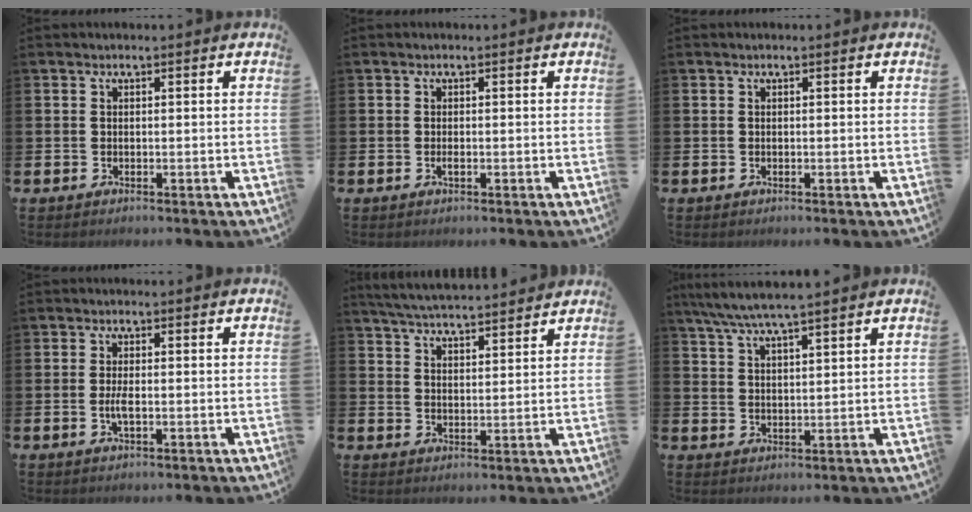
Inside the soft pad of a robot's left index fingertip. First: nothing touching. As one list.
[{"total": 0.6, "force": [-0.2, 0.2, 0.6], "torque": [-0.014, -0.001, -0.002]}, {"total": 0.0}, {"total": 2.0, "force": [-0.3, 0.6, 1.9], "torque": [-0.037, 0.001, -0.005]}, {"total": 5.2, "force": [5.1, 0.1, 0.6], "torque": [-0.031, -0.031, 0.092]}, {"total": 5.7, "force": [5.3, 0.0, 2.2], "torque": [-0.065, -0.014, 0.097]}]